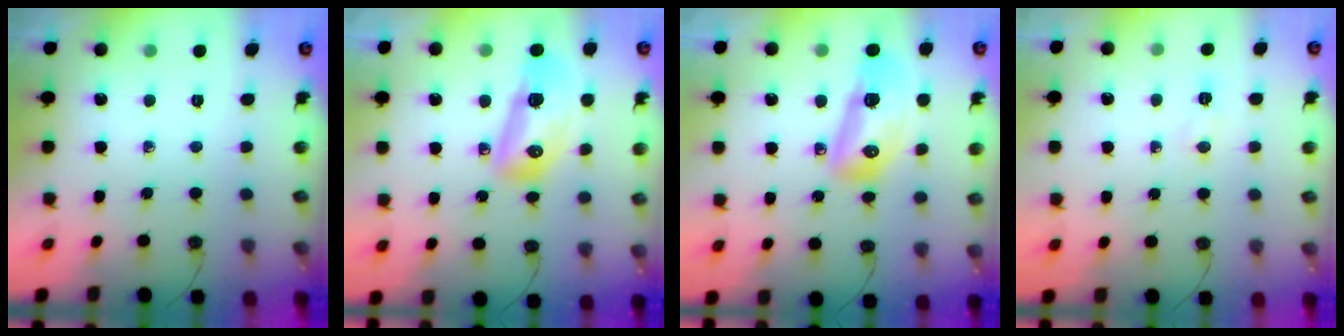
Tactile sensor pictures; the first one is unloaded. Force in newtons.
{"total": 13.4, "press": 12.9, "slide": 3.9}
{"total": 13.4, "press": 12.9, "slide": 3.9}
{"total": 5.0, "press": 4.9, "slide": 0.9}